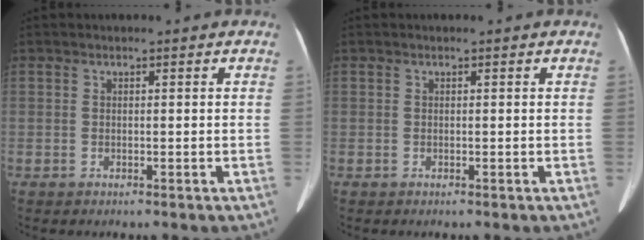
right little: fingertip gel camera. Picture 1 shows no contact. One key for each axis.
{"total": 0.0}